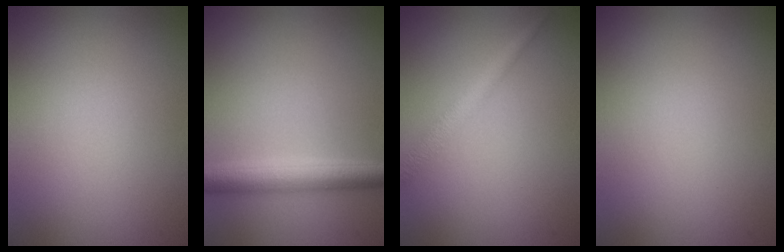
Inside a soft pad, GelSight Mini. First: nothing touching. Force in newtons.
{"total": 3.8, "press": 3.8, "slide": 0.1}
{"total": 2.0, "press": 2.0, "slide": 0.0}
{"total": 0.0}